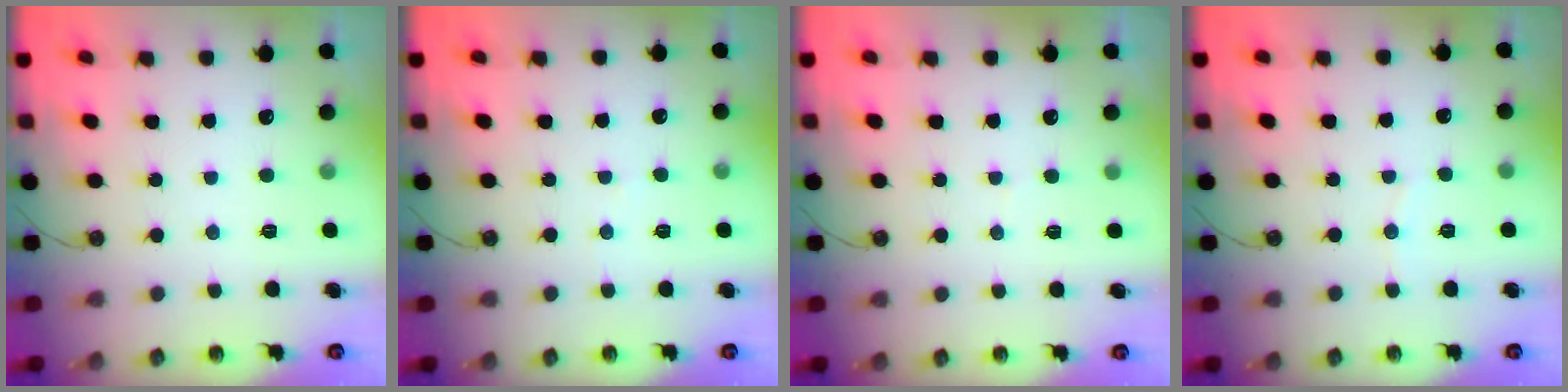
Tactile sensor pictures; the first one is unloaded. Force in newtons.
{"total": 3.1, "press": 3.1, "slide": 0.4}
{"total": 2.9, "press": 2.9, "slide": 0.2}
{"total": 3.8, "press": 3.8, "slide": 0.5}